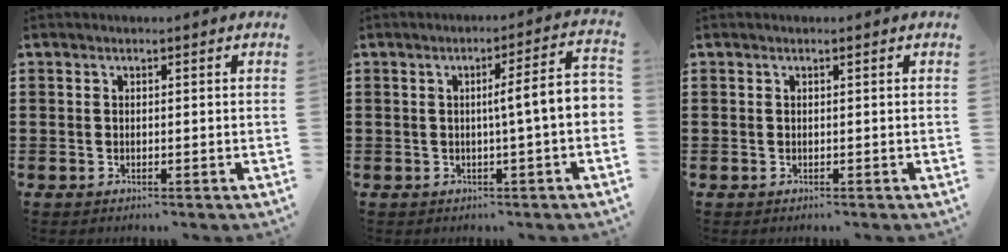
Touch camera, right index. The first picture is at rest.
{"total": 6.3, "force": [-0.2, 0.3, 6.3], "torque": [-0.104, -0.005, -0.010]}
{"total": 0.0}